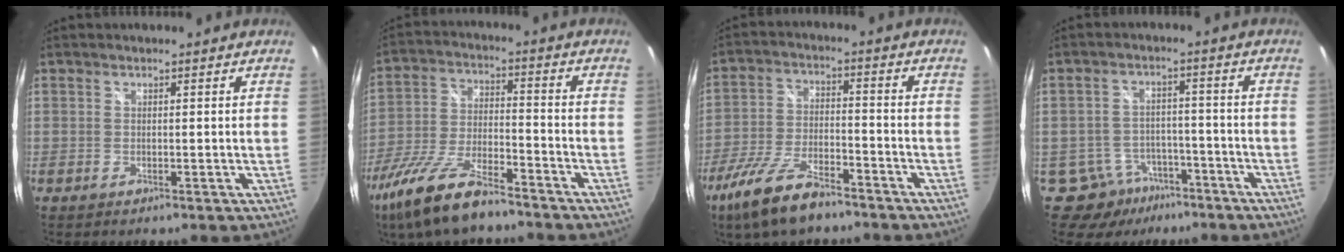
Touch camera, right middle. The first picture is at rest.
{"total": 16.0, "force": [-11.7, 4.4, 10.0], "torque": [-0.215, -0.031, -0.218]}
{"total": 13.2, "force": [-9.4, 4.3, 8.1], "torque": [-0.177, -0.024, -0.173]}
{"total": 9.5, "force": [-6.3, 6.7, 2.3], "torque": [-0.054, 0.014, -0.079]}